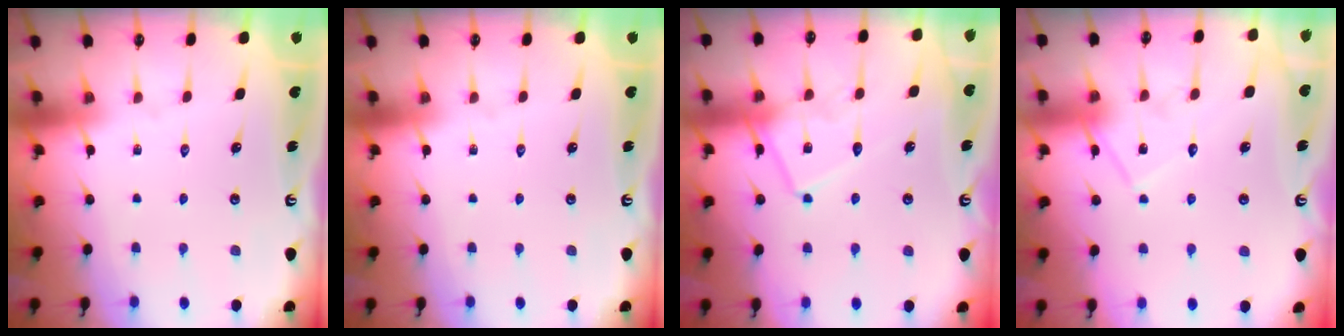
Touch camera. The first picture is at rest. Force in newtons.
{"total": 0.0}
{"total": 13.5, "press": 13.5, "slide": 1.0}
{"total": 11.8, "press": 11.8, "slide": 0.8}